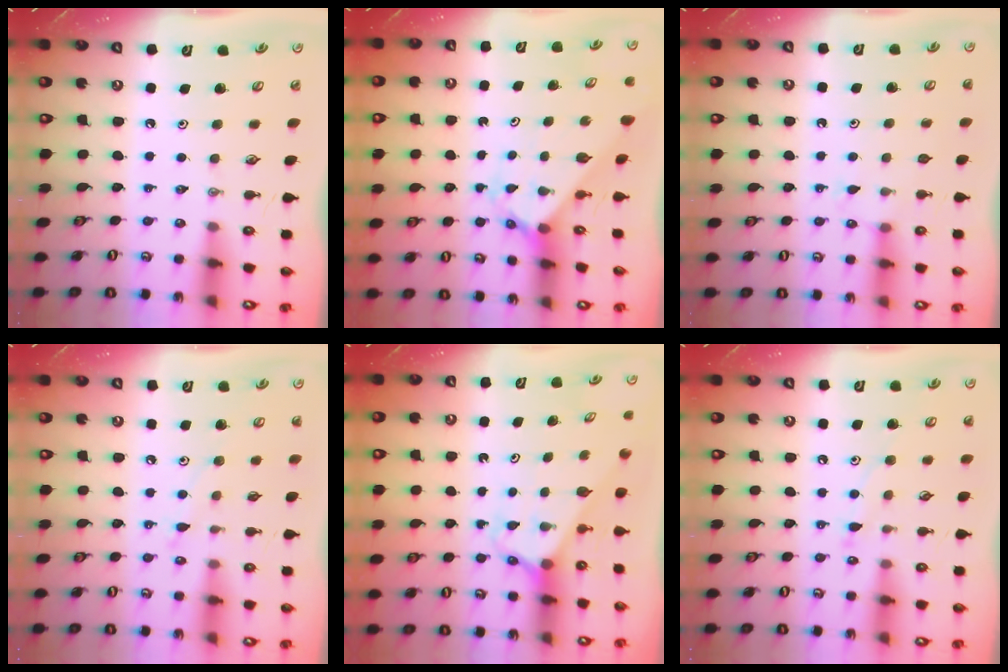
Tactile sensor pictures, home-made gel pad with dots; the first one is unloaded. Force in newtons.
{"total": 2.2, "press": 2.2, "slide": 0.2}
{"total": 5.7, "press": 5.7, "slide": 0.6}
{"total": 6.0, "press": 6.0, "slide": 0.2}
{"total": 2.5, "press": 2.5, "slide": 0.2}
{"total": 7.7, "press": 7.7, "slide": 0.6}